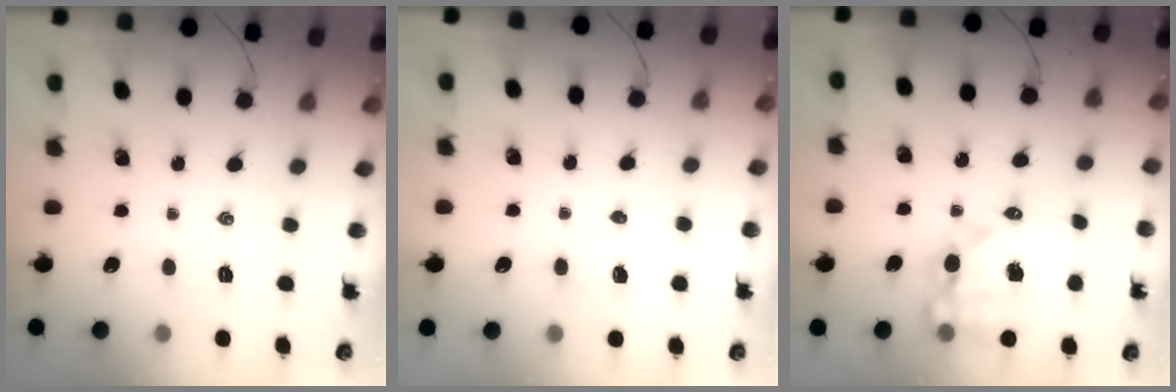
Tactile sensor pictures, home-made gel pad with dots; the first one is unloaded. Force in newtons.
{"total": 3.3, "press": 3.2, "slide": 0.8}
{"total": 13.5, "press": 13.2, "slide": 3.1}